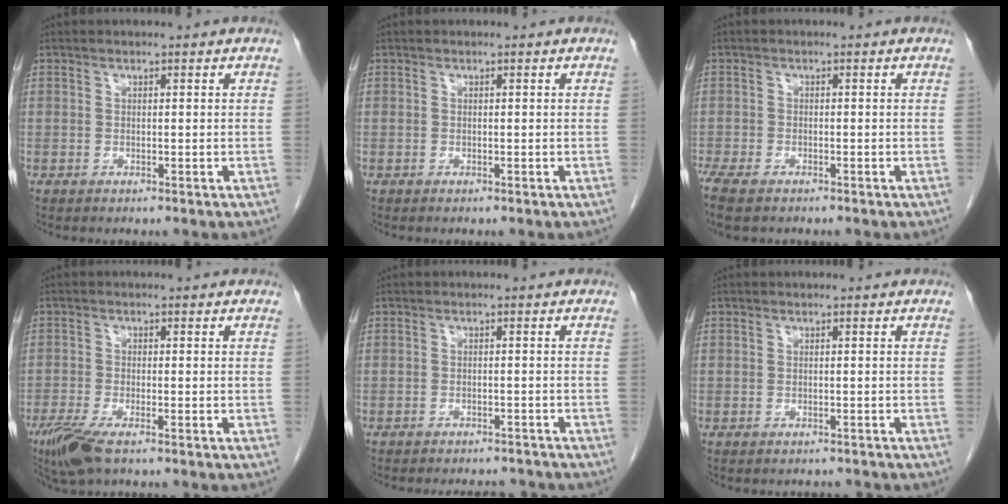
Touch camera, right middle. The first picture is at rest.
{"total": 0.0}
{"total": 8.0, "force": [-5.8, 3.3, 4.4], "torque": [-0.104, -0.016, -0.094]}
{"total": 6.0, "force": [-4.1, 1.2, 4.2], "torque": [-0.086, -0.017, -0.074]}
{"total": 7.1, "force": [-6.7, 1.8, 1.8], "torque": [-0.019, 0.002, -0.079]}
{"total": 1.3, "force": [-1.2, 0.2, -0.2], "torque": [0.004, -0.004, -0.014]}